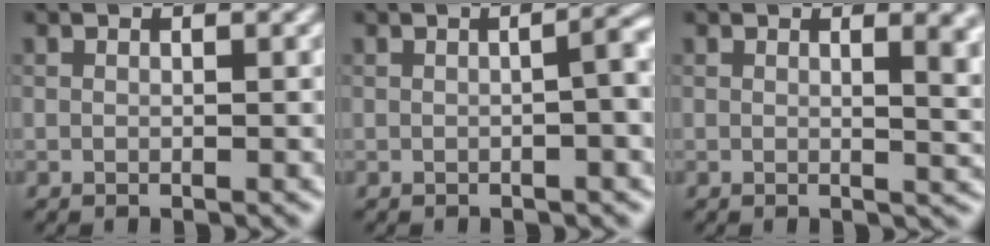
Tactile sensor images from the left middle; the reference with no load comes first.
{"total": 3.5, "force": [-0.1, 1.0, 3.4], "torque": [-0.037, 0.014, -0.005]}
{"total": 4.3, "force": [1.4, 1.7, 3.6], "torque": [-0.024, 0.001, 0.019]}